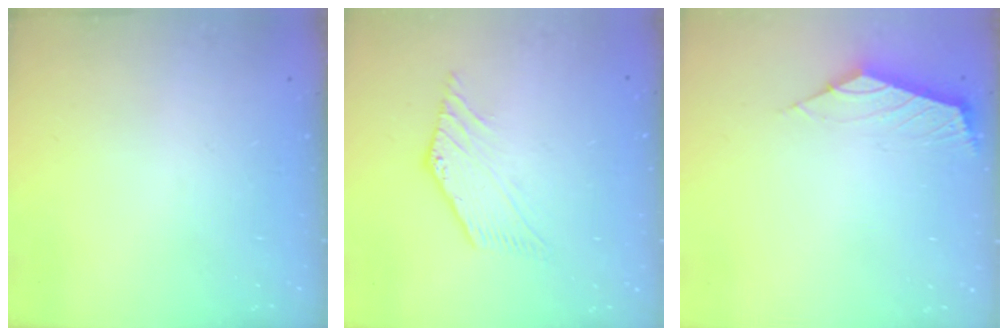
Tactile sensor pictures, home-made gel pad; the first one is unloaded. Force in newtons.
{"total": 3.5, "press": 3.5, "slide": 0.4}
{"total": 2.5, "press": 2.4, "slide": 0.7}